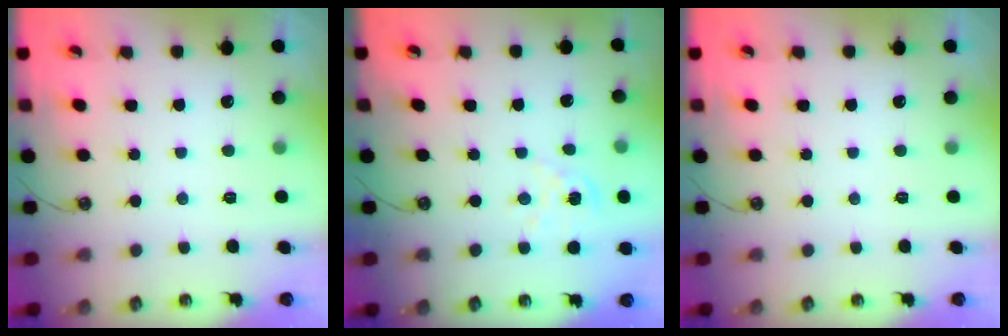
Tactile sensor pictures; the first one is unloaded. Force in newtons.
{"total": 2.3, "press": 2.3, "slide": 0.3}
{"total": 0.0}